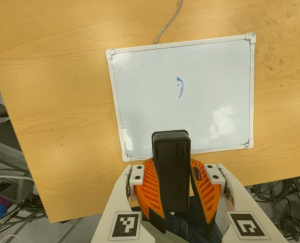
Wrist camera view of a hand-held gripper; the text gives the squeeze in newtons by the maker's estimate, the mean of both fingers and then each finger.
{"total": 11.6, "left": 10.6, "right": 12.5}